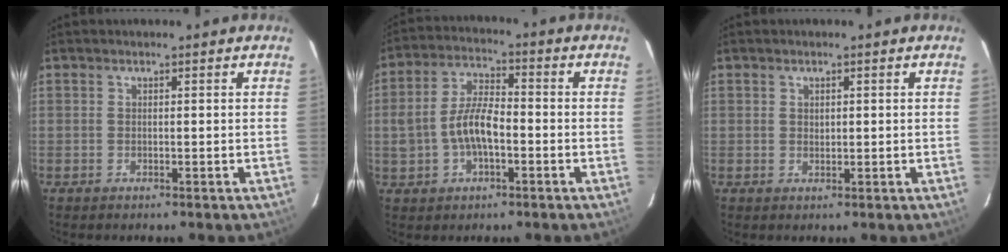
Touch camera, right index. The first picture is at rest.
{"total": 9.0, "force": [-1.9, 4.4, 7.5], "torque": [-0.150, 0.013, -0.030]}
{"total": 1.0, "force": [0.4, 0.8, 0.6], "torque": [-0.008, 0.003, 0.007]}